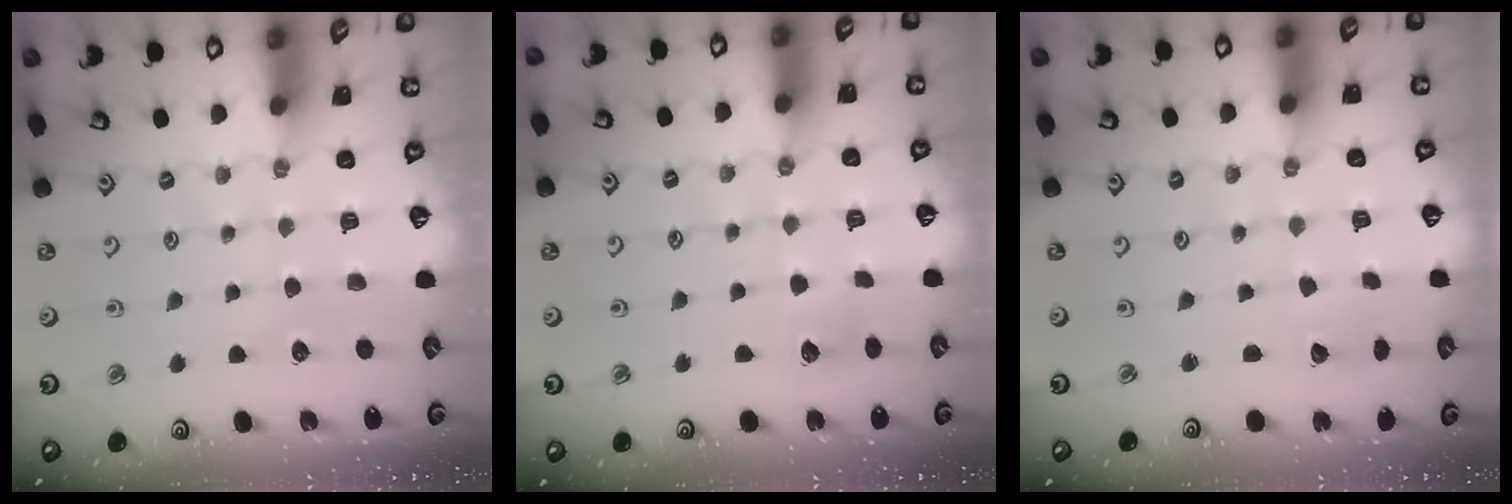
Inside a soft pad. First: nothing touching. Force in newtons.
{"total": 4.6, "press": 4.5, "slide": 0.6}
{"total": 1.8, "press": 1.8, "slide": 0.1}